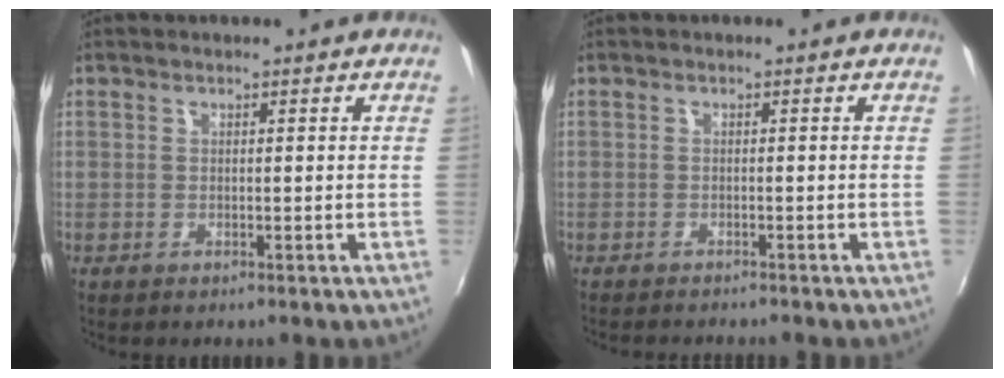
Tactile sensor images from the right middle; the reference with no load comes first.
{"total": 3.0, "force": [-2.8, 0.2, 1.0], "torque": [-0.027, -0.015, -0.047]}